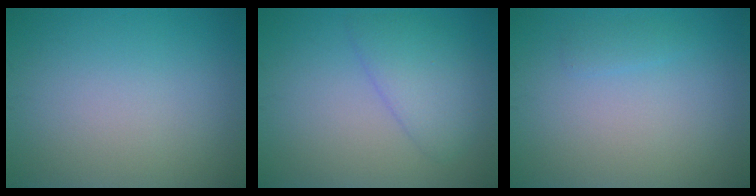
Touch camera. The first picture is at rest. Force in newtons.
{"total": 3.4, "press": 3.4, "slide": 0.2}
{"total": 0.8, "press": 0.8, "slide": 0.0}